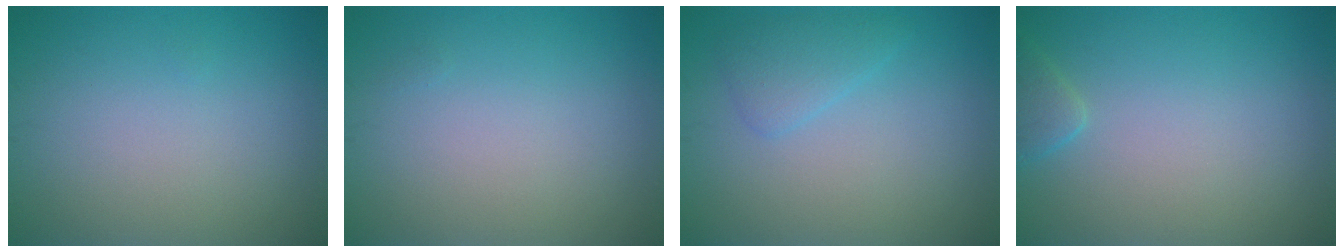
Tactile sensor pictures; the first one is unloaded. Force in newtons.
{"total": 0.0}
{"total": 2.0, "press": 2.0, "slide": 0.2}
{"total": 1.5, "press": 1.5, "slide": 0.2}